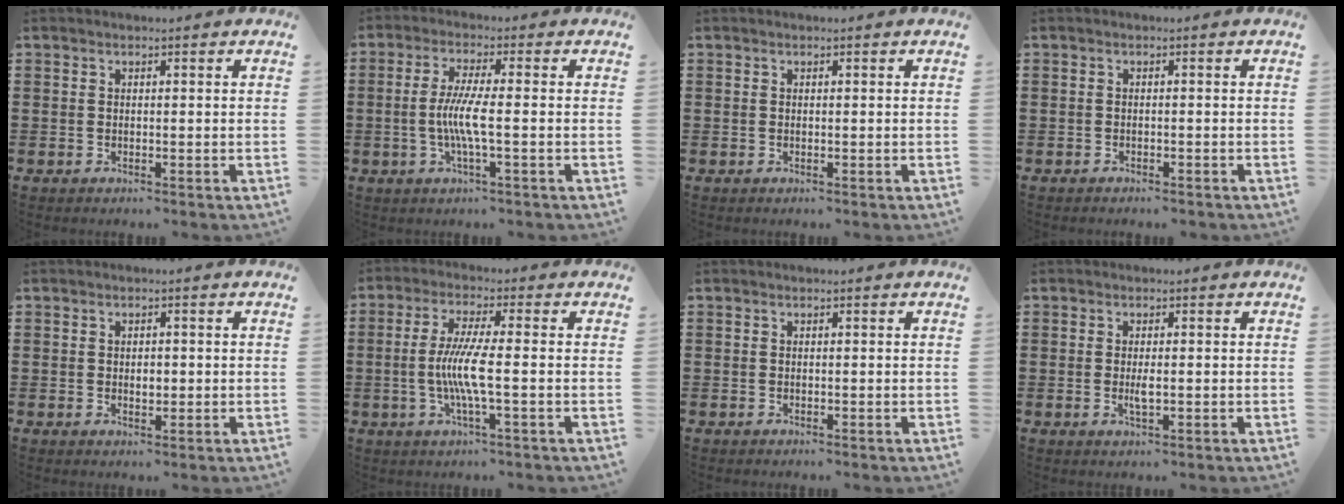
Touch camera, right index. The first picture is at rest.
{"total": 5.6, "force": [-0.9, 0.3, 5.5], "torque": [-0.121, -0.011, -0.027]}
{"total": 0.0}
{"total": 0.6, "force": [-0.5, 0.1, 0.1], "torque": [-0.004, -0.001, -0.011]}
{"total": 1.6, "force": [0.0, 0.9, 1.3], "torque": [-0.018, 0.002, -0.003]}
{"total": 7.0, "force": [-1.1, 0.4, 6.9], "torque": [-0.142, -0.013, -0.030]}
{"total": 0.0}
{"total": 1.8, "force": [-0.1, 0.6, 1.7], "torque": [-0.039, -0.003, -0.005]}